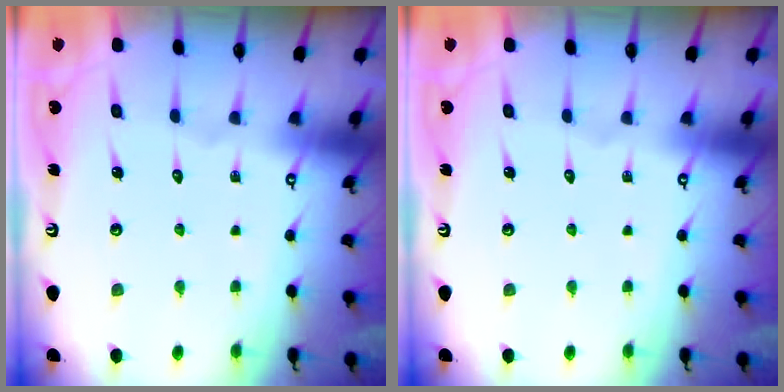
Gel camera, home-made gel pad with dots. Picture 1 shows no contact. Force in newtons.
{"total": 0.0}